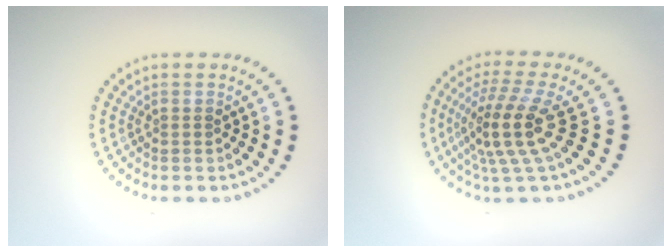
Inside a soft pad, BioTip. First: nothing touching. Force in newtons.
{"total": 4.8, "press": 3.5, "slide": 3.2}